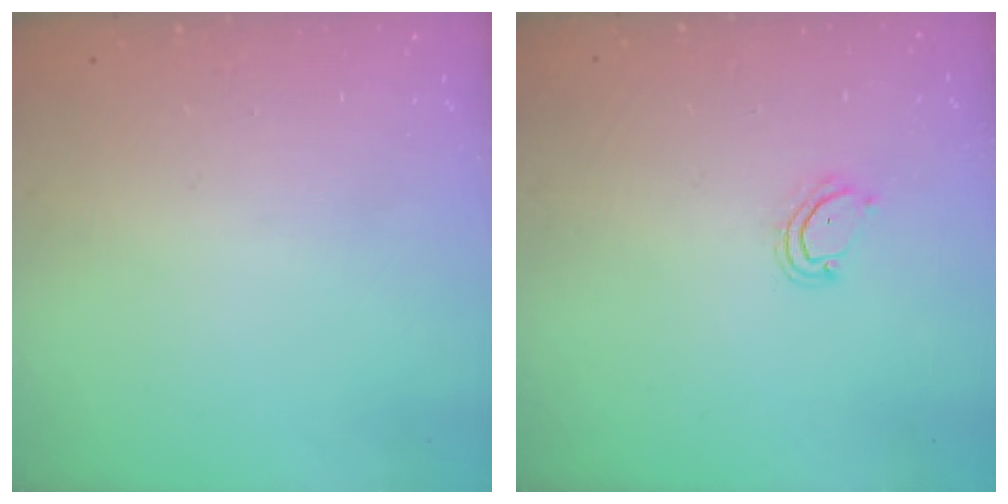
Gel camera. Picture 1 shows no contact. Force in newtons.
{"total": 3.9, "press": 3.9, "slide": 0.4}